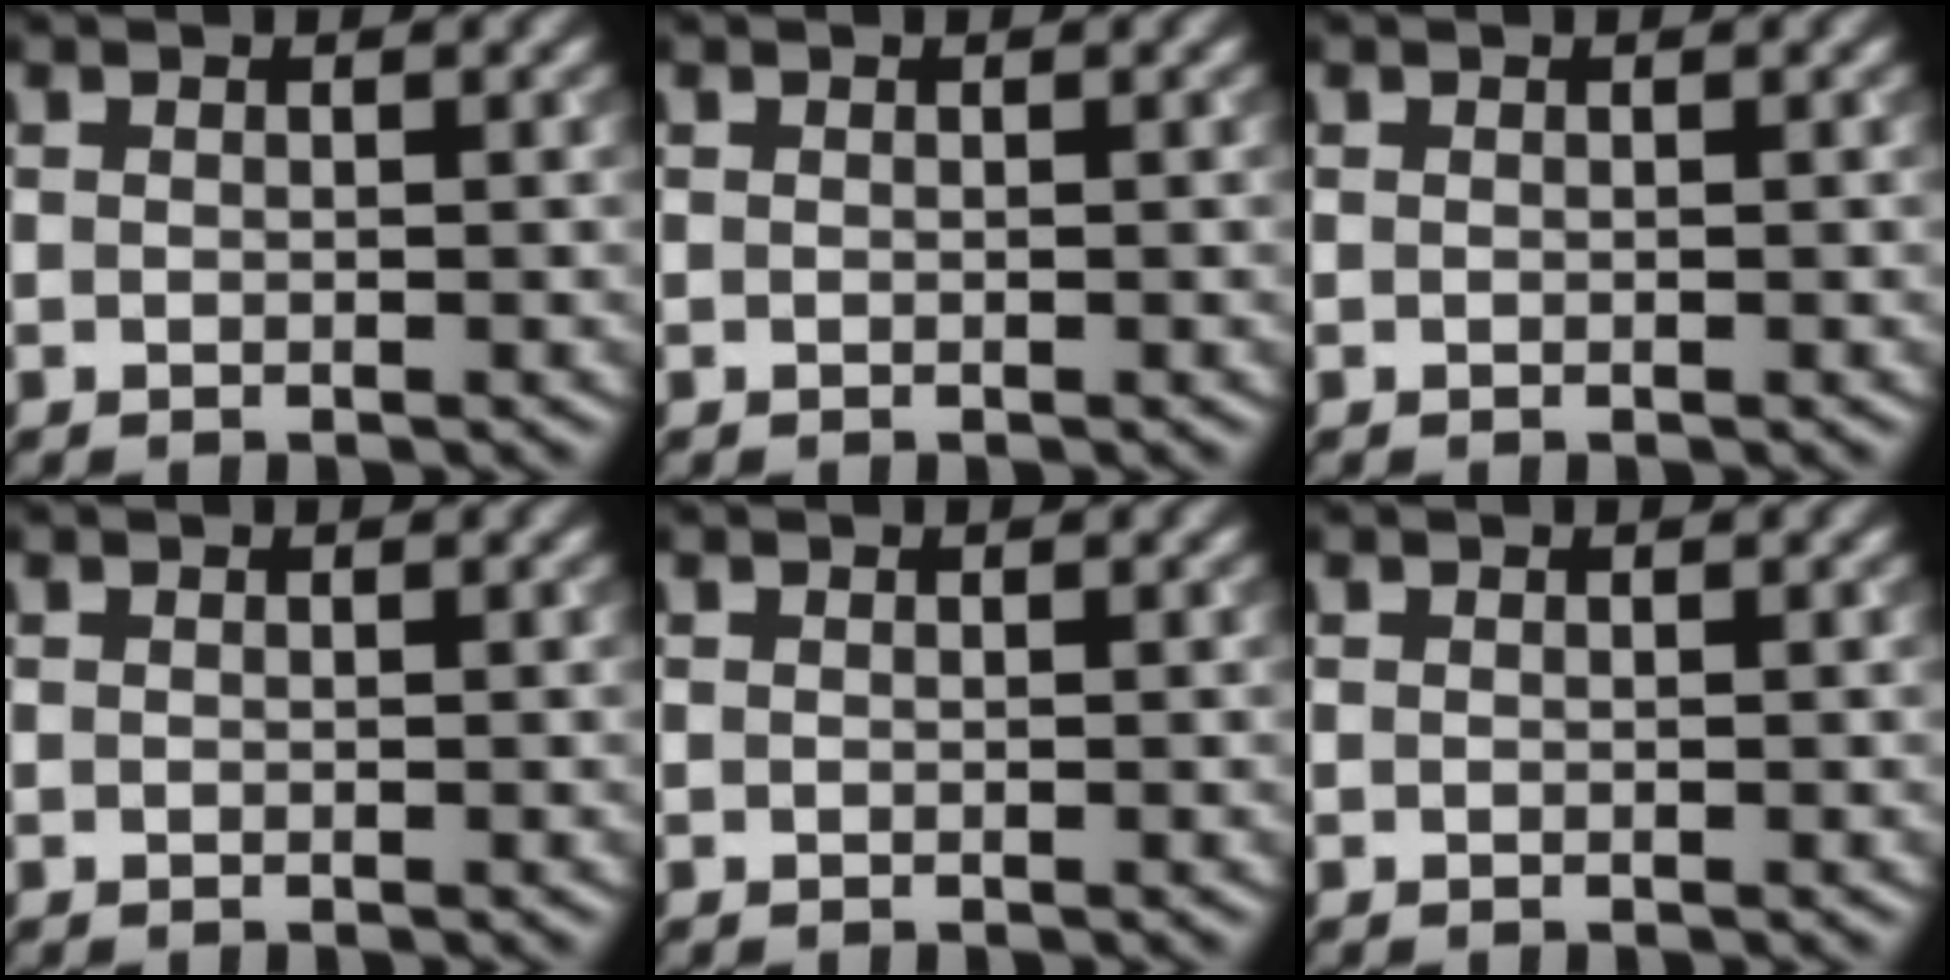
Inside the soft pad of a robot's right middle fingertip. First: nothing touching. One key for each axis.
{"total": 0.0}
{"total": 0.0}
{"total": 0.0}
{"total": 0.0}
{"total": 0.0}